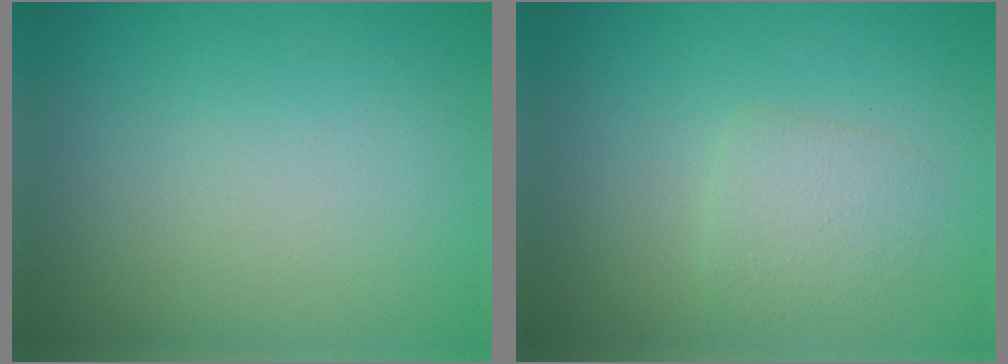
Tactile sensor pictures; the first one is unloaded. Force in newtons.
{"total": 1.9, "press": 1.9, "slide": 0.1}